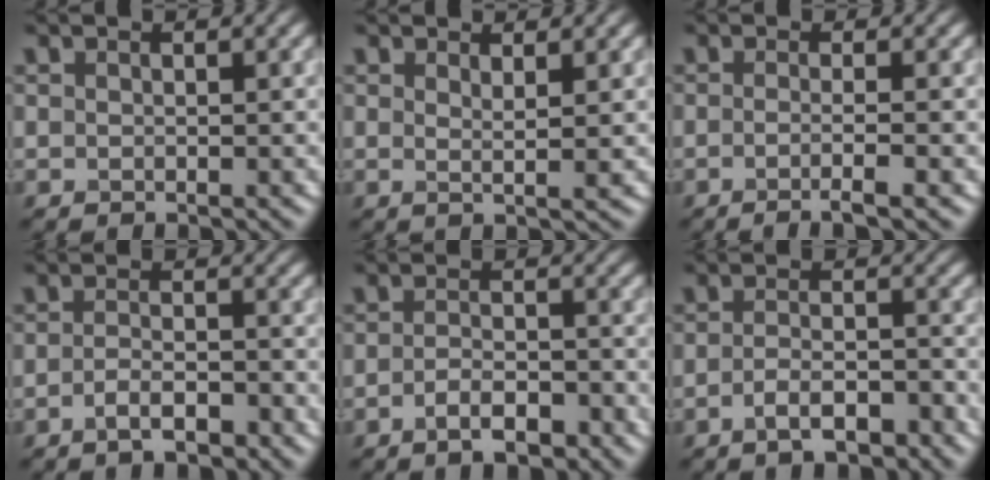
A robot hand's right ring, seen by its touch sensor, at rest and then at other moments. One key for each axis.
{"total": 1.4, "fx": 0.8, "fy": 0.2, "fz": 1.1, "tx": -0.017, "ty": -0.004, "tz": 0.010}
{"total": 3.1, "fx": -0.9, "fy": 0.8, "fz": 2.8, "tx": -0.035, "ty": -0.005, "tz": -0.023}
{"total": 2.6, "fx": -1.5, "fy": 0.8, "fz": 1.9, "tx": -0.034, "ty": 0.003, "tz": -0.029}
{"total": 3.1, "fx": -1.8, "fy": 1.1, "fz": 2.3, "tx": -0.038, "ty": 0.003, "tz": -0.032}
{"total": 3.2, "fx": -1.9, "fy": 1.0, "fz": 2.4, "tx": -0.043, "ty": 0.004, "tz": -0.034}